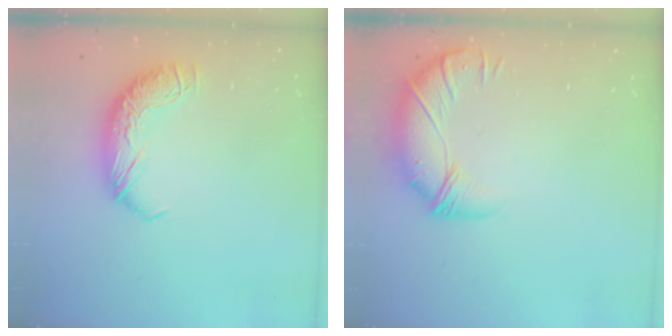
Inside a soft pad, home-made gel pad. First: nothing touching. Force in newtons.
{"total": 3.7, "press": 2.8, "slide": 2.5}